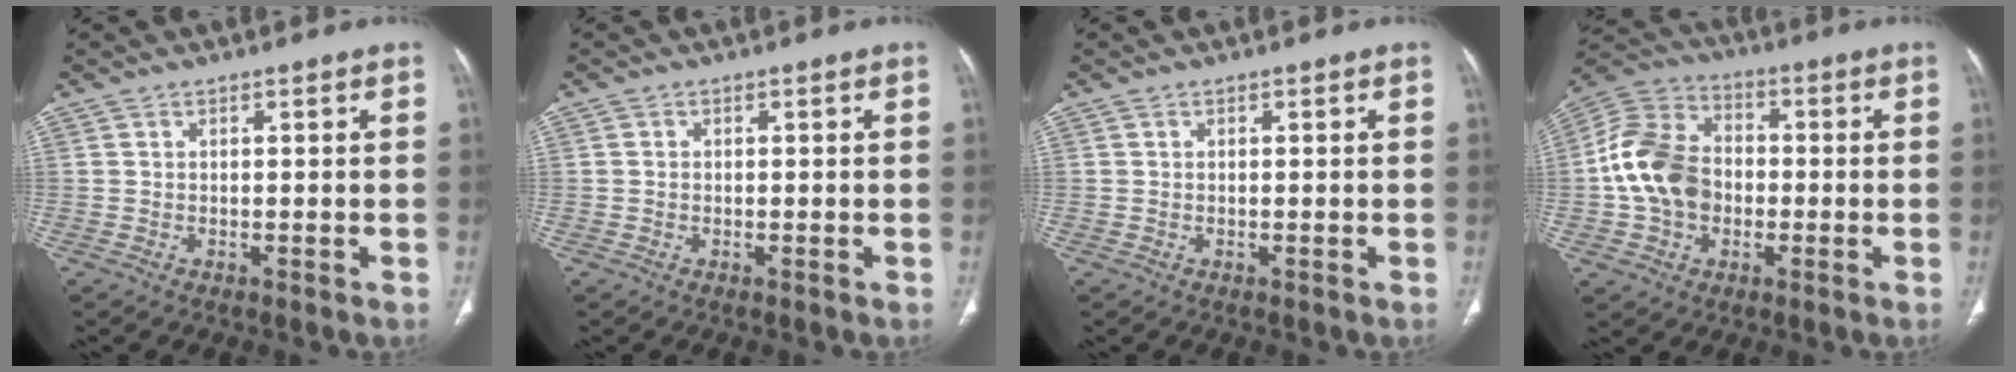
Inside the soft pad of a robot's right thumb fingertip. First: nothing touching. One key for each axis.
{"total": 0.6, "fx": -0.1, "fy": 0.6, "fz": 0.2, "tx": 0.000, "ty": 0.003, "tz": -0.001}
{"total": 0.0}
{"total": 14.6, "fx": -1.5, "fy": 11.2, "fz": 9.2, "tx": -0.158, "ty": 0.032, "tz": -0.034}